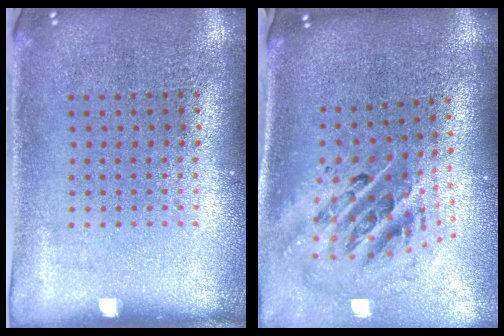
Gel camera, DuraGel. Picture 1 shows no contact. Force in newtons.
{"total": 2.8, "press": 1.9, "slide": 2.1}